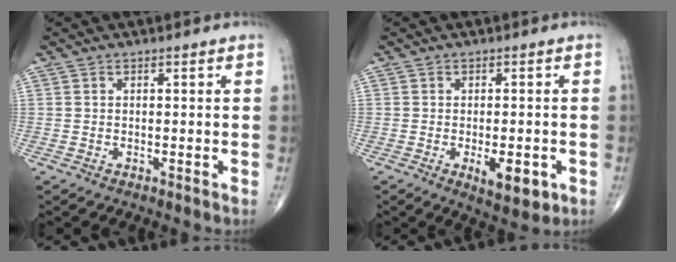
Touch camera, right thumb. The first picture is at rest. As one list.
[{"total": 6.6, "force": [-2.1, 2.9, 5.6], "torque": [-0.075, -0.004, -0.022]}]